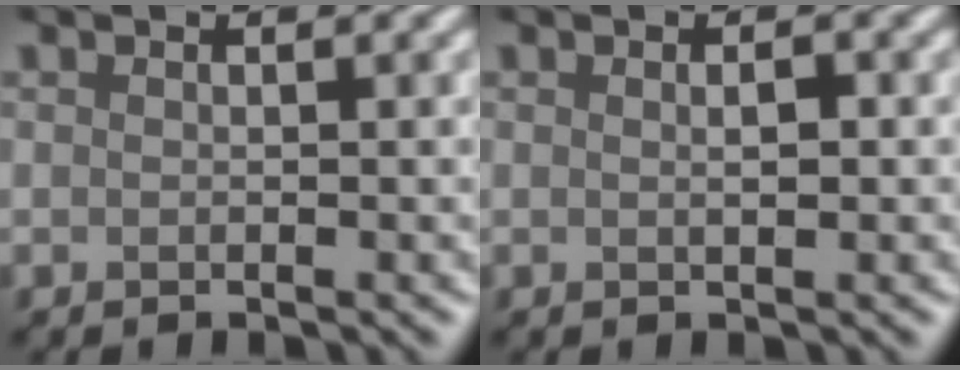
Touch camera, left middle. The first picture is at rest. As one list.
[{"total": 0.9, "force": [0.1, 0.2, 0.9], "torque": [-0.019, 0.000, 0.001]}]